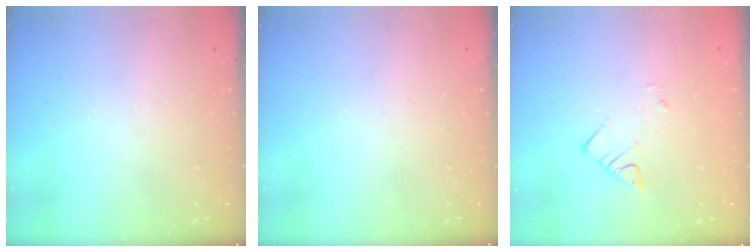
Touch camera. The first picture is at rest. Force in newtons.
{"total": 0.0}
{"total": 1.9, "press": 1.8, "slide": 0.4}